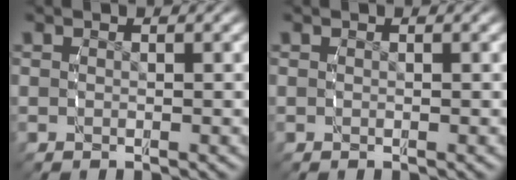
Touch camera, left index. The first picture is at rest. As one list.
[{"total": 0.0}]